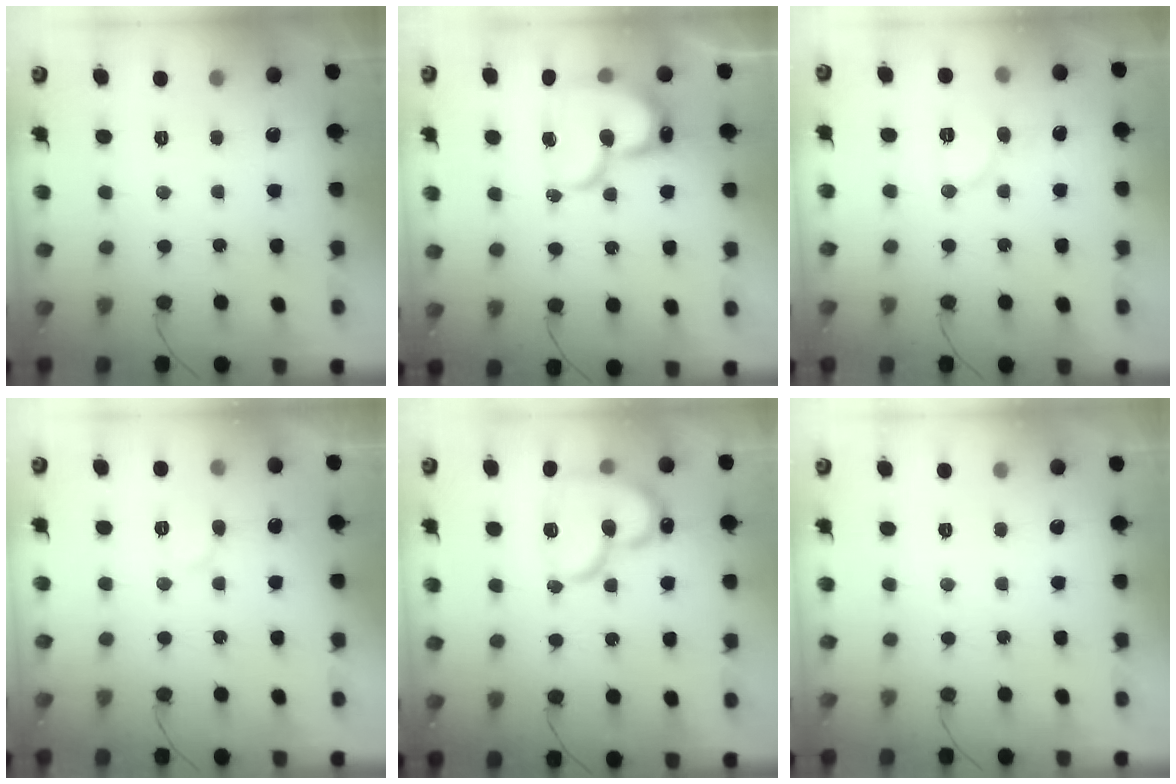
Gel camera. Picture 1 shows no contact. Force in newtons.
{"total": 17.6, "press": 17.5, "slide": 1.0}
{"total": 7.6, "press": 7.5, "slide": 0.8}
{"total": 6.8, "press": 6.8, "slide": 0.5}
{"total": 17.9, "press": 17.8, "slide": 1.4}
{"total": 0.0}